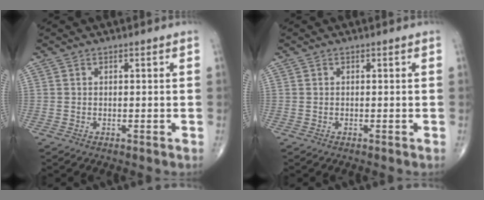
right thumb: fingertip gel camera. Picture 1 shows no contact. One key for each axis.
{"total": 0.0}